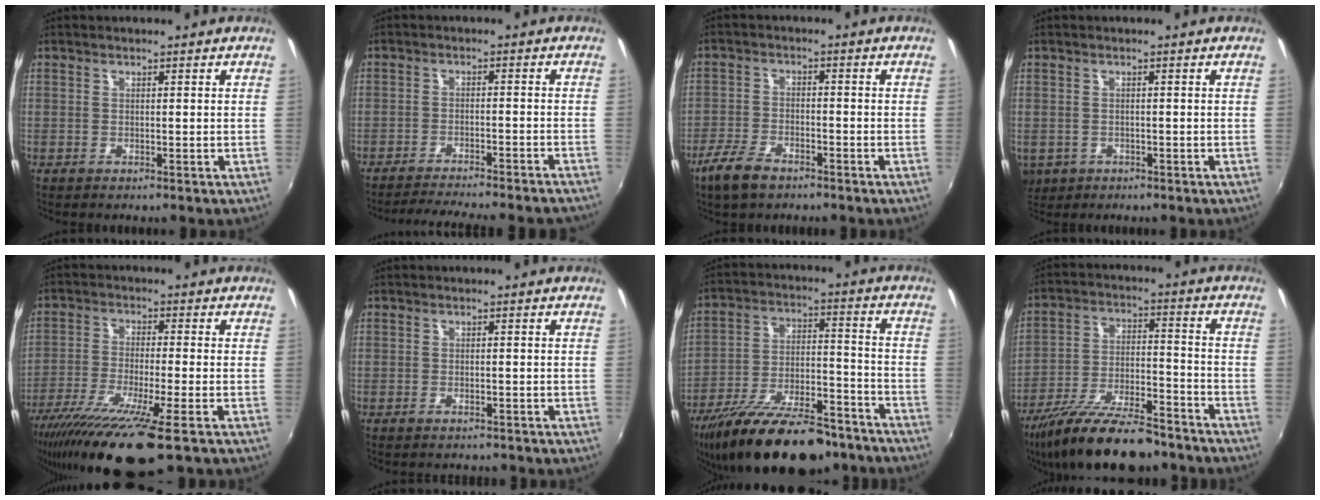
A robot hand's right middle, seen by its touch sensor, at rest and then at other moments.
{"total": 15.5, "force": [-14.1, 1.3, 6.3], "torque": [-0.122, -0.007, -0.189]}
{"total": 7.1, "force": [-5.1, 2.9, 4.0], "torque": [-0.104, -0.008, -0.099]}
{"total": 6.1, "force": [-2.0, 5.0, 2.8], "torque": [-0.068, -0.015, -0.025]}
{"total": 16.3, "force": [-11.2, 1.2, 11.8], "torque": [-0.239, -0.064, -0.194]}
{"total": 1.8, "force": [-1.7, 0.6, 0.5], "torque": [-0.015, -0.005, -0.026]}
{"total": 23.5, "force": [-17.7, 8.4, 12.9], "torque": [-0.234, -0.019, -0.267]}
{"total": 18.5, "force": [-14.7, 5.1, 9.9], "torque": [-0.192, -0.026, -0.240]}